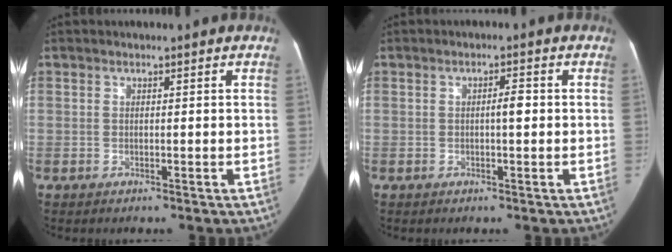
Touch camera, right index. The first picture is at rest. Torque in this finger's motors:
{"motor_torque": [0.30, 0.04, 0.13, 0.05]}